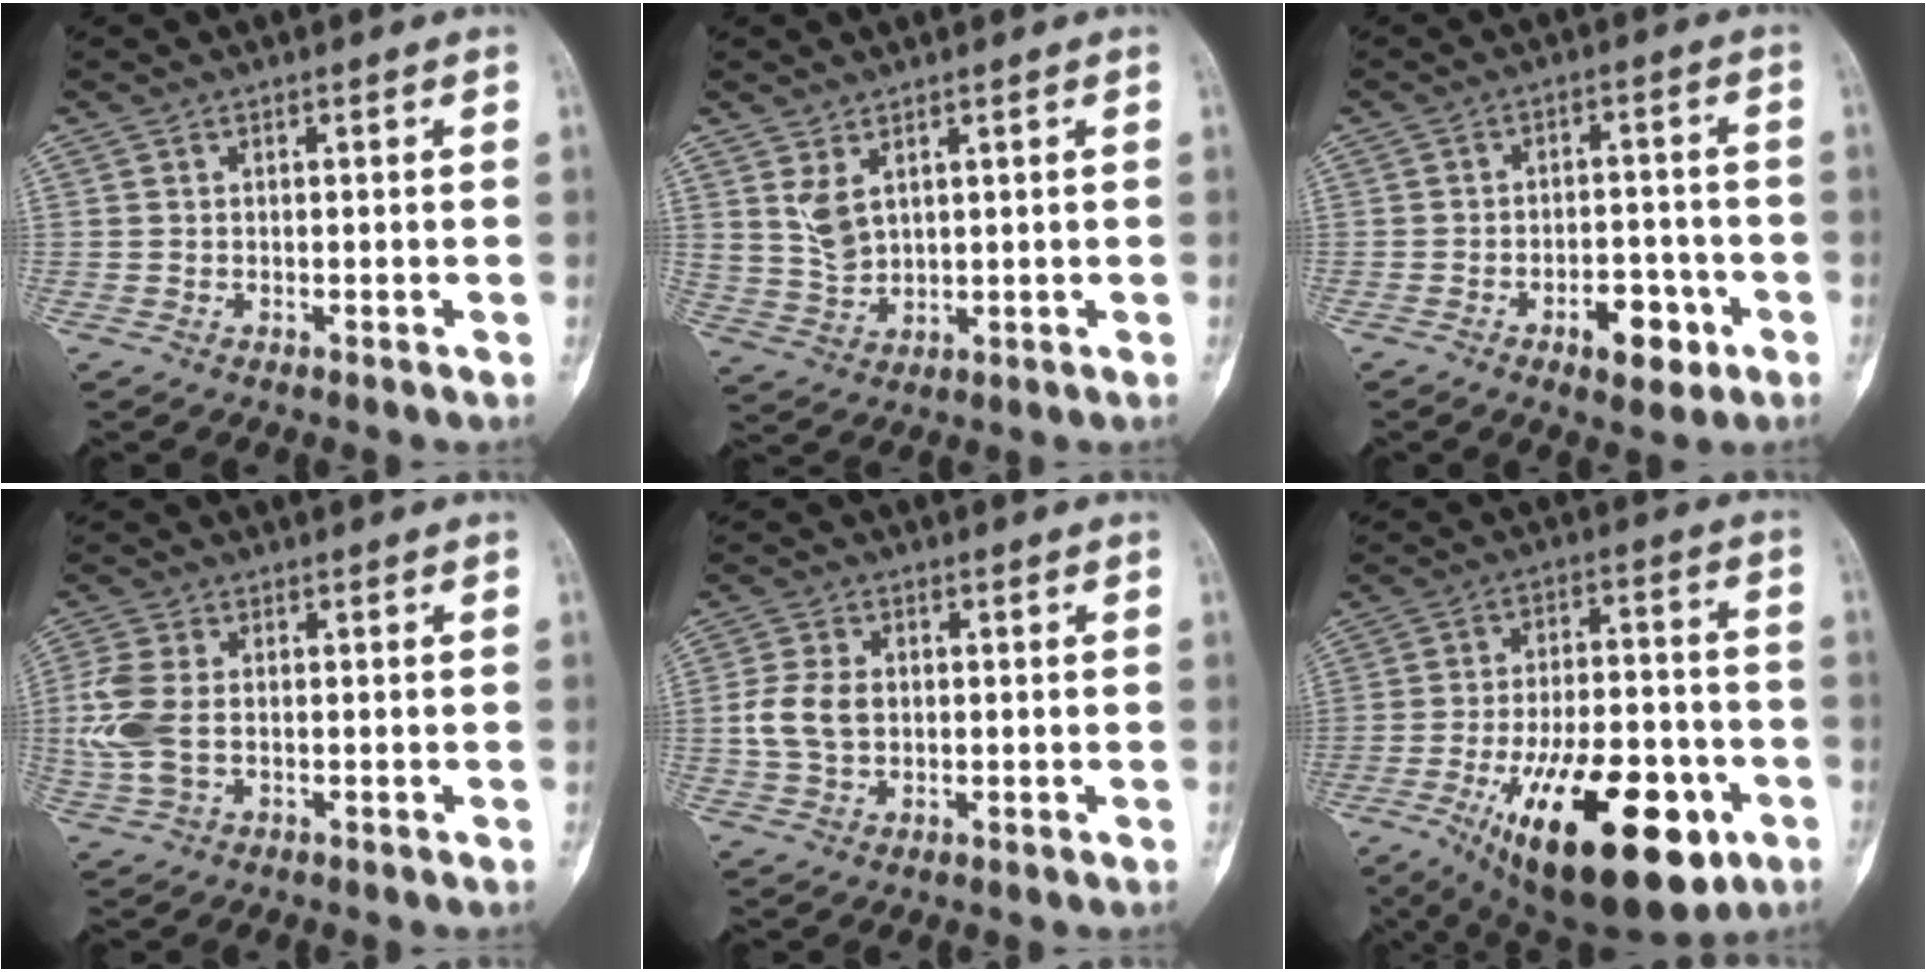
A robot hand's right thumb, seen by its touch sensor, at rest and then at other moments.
{"total": 4.8, "force": [2.1, 2.7, 3.4], "torque": [-0.062, -0.014, 0.053]}
{"total": 7.6, "force": [-3.7, 3.9, 5.4], "torque": [-0.057, 0.029, -0.050]}
{"total": 7.8, "force": [-0.5, 4.7, 6.2], "torque": [-0.165, 0.005, -0.012]}
{"total": 6.6, "force": [0.1, 4.6, 4.7], "torque": [-0.097, 0.007, 0.002]}
{"total": 27.1, "force": [-11.6, 11.6, 21.6], "torque": [-0.328, 0.033, -0.170]}